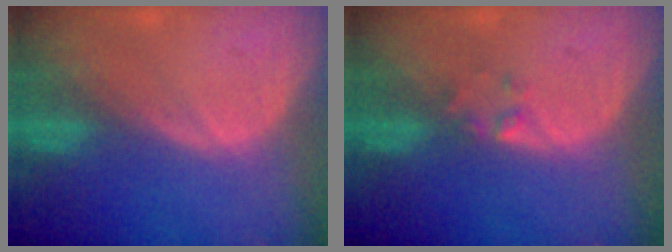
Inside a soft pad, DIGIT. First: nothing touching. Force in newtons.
{"total": 1.4, "press": 1.3, "slide": 0.2}